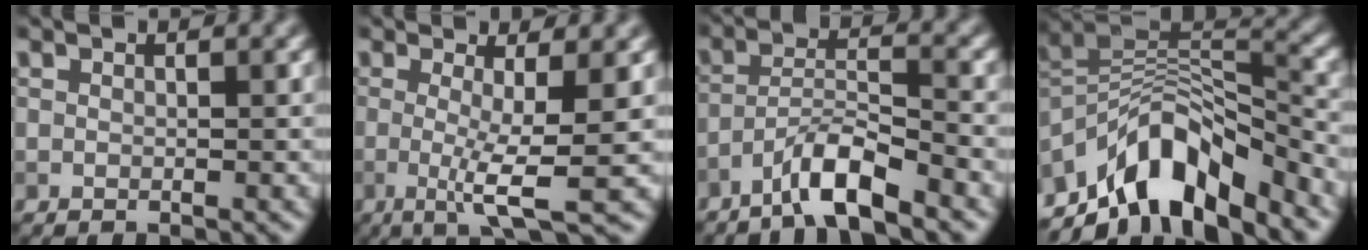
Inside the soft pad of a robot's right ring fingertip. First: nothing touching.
{"total": 4.9, "force": [-0.3, 0.8, 4.9], "torque": [-0.083, -0.005, -0.007]}
{"total": 4.4, "force": [-3.4, 0.5, 2.8], "torque": [-0.049, 0.016, -0.069]}
{"total": 9.9, "force": [-6.5, 4.0, 6.4], "torque": [-0.094, 0.015, -0.125]}